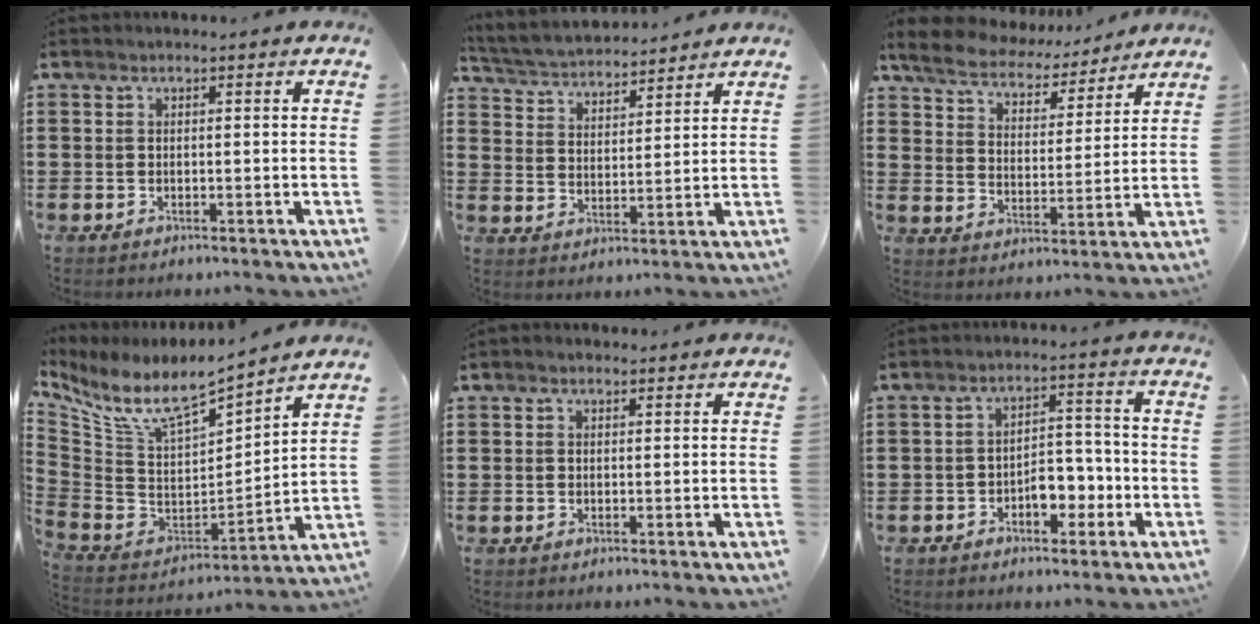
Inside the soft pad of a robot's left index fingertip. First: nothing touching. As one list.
[{"total": 4.0, "force": [4.0, 0.5, 0.3], "torque": [-0.028, -0.022, 0.067]}, {"total": 6.2, "force": [5.8, 1.5, 1.7], "torque": [-0.063, -0.035, 0.098]}, {"total": 8.3, "force": [6.8, 1.7, 4.4], "torque": [-0.120, -0.060, 0.114]}, {"total": 0.6, "force": [0.3, 0.4, 0.3], "torque": [-0.007, 0.003, 0.007]}, {"total": 5.4, "force": [-2.3, 3.2, 3.6], "torque": [-0.056, 0.007, -0.046]}]